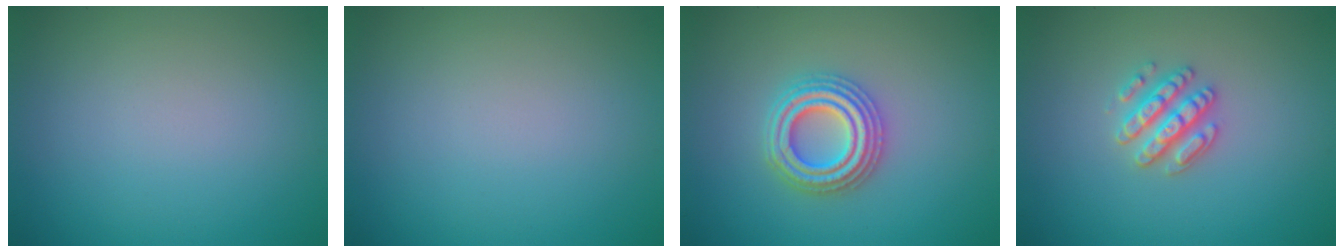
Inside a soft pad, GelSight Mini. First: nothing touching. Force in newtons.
{"total": 0.0}
{"total": 4.3, "press": 4.3, "slide": 0.7}
{"total": 2.8, "press": 2.7, "slide": 0.8}